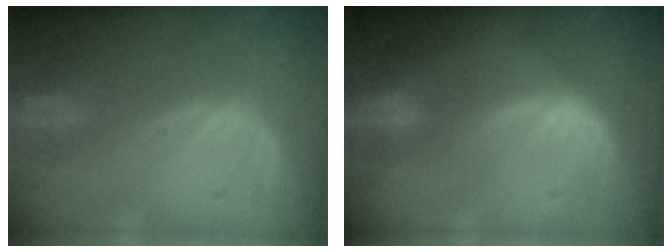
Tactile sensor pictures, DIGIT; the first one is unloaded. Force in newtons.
{"total": 2.4, "press": 2.4, "slide": 0.2}